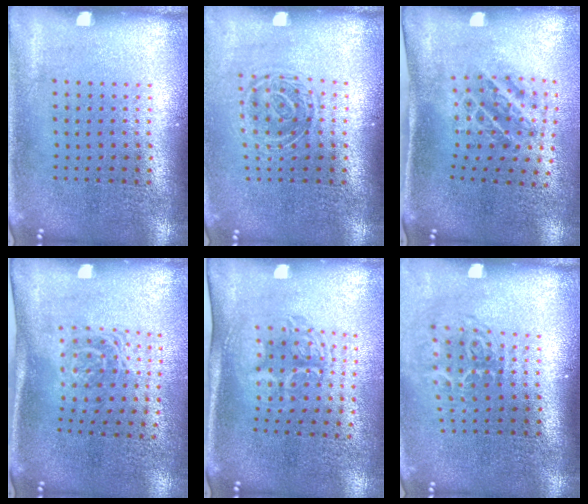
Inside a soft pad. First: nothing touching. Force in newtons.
{"total": 1.3, "press": 1.0, "slide": 0.8}
{"total": 1.3, "press": 1.1, "slide": 0.6}
{"total": 1.7, "press": 1.1, "slide": 1.3}
{"total": 1.7, "press": 1.3, "slide": 1.1}
{"total": 1.7, "press": 1.1, "slide": 1.2}